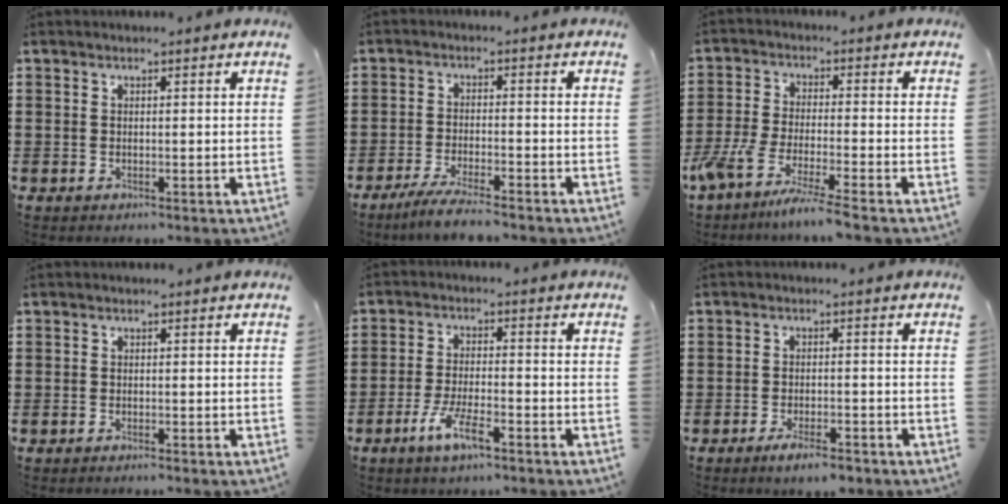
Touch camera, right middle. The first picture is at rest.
{"total": 4.4, "force": [-3.9, 0.0, 2.1], "torque": [-0.049, -0.010, -0.076]}
{"total": 6.6, "force": [-5.7, -0.6, 3.1], "torque": [-0.083, -0.026, -0.117]}
{"total": 0.5, "force": [-0.5, 0.0, 0.2], "torque": [-0.005, -0.002, -0.010]}
{"total": 5.8, "force": [-3.5, 1.2, 4.5], "torque": [-0.097, -0.006, -0.067]}
{"total": 3.5, "force": [-2.6, 0.6, 2.2], "torque": [-0.042, 0.001, -0.049]}